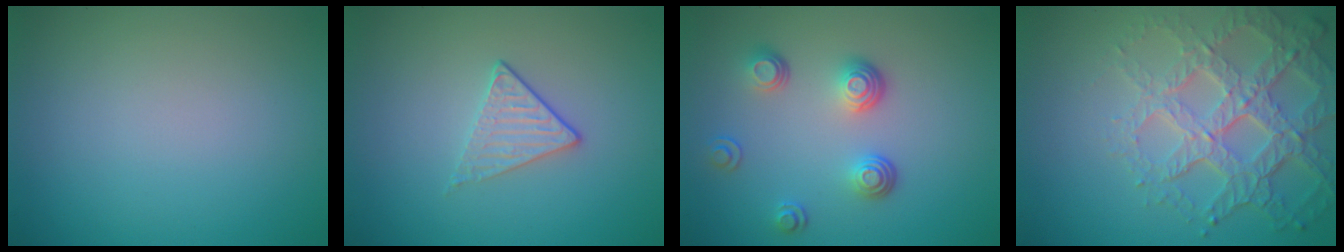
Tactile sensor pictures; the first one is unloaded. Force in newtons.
{"total": 1.7, "press": 1.4, "slide": 1.0}
{"total": 3.5, "press": 2.6, "slide": 2.4}
{"total": 6.8, "press": 5.0, "slide": 4.7}